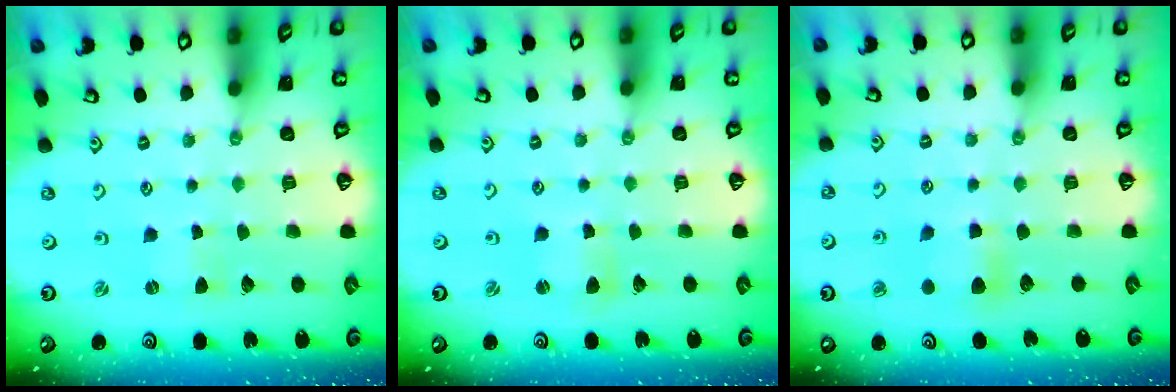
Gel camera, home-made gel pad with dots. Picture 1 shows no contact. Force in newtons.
{"total": 2.7, "press": 2.6, "slide": 0.3}
{"total": 6.4, "press": 6.3, "slide": 0.9}